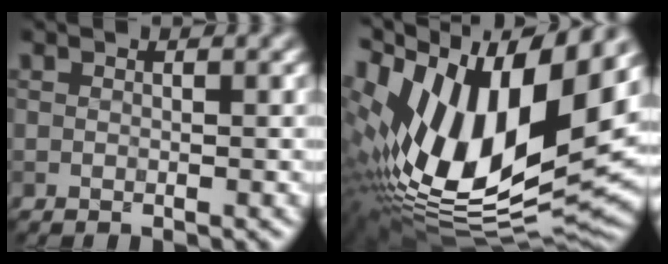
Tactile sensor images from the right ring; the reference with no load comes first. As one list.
[{"total": 17.6, "force": [3.3, 8.3, 15.2], "torque": [-0.294, 0.003, 0.055]}]